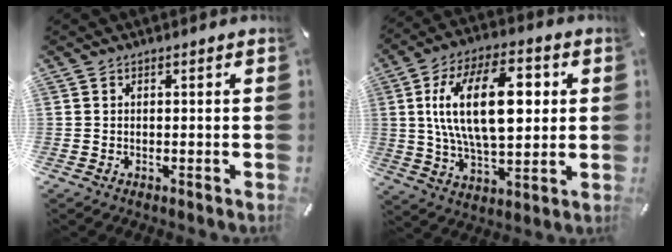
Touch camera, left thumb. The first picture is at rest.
{"total": 21.9, "force": [4.0, 11.4, 18.2], "torque": [-0.338, 0.001, 0.055]}